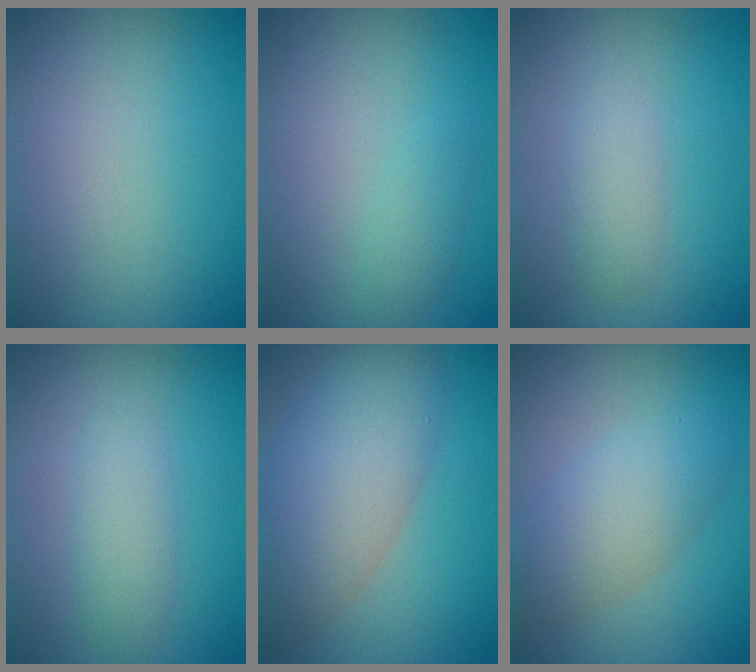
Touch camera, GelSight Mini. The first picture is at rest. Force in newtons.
{"total": 1.3, "press": 1.3, "slide": 0.0}
{"total": 2.1, "press": 2.1, "slide": 0.0}
{"total": 2.5, "press": 2.5, "slide": 0.0}
{"total": 7.8, "press": 7.7, "slide": 0.5}
{"total": 4.3, "press": 4.3, "slide": 0.1}